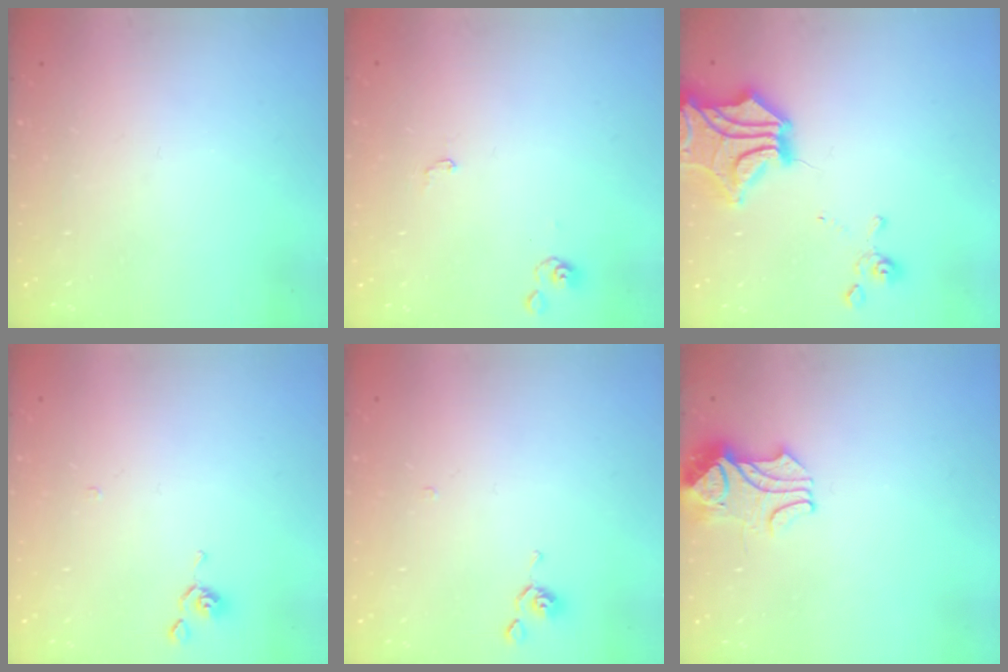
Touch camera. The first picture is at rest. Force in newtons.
{"total": 1.1, "press": 1.1, "slide": 0.2}
{"total": 8.7, "press": 8.2, "slide": 2.9}
{"total": 0.0}
{"total": 0.0}
{"total": 2.2, "press": 2.1, "slide": 0.7}